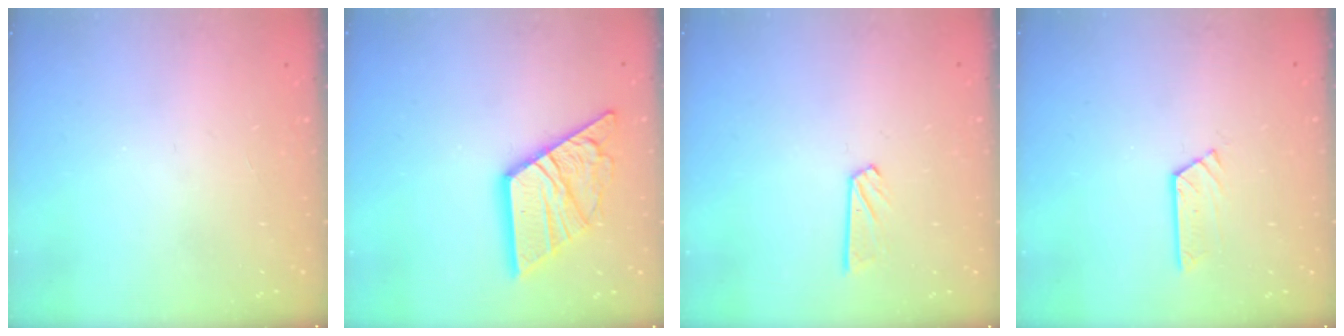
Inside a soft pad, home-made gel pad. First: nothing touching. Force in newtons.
{"total": 17.2, "press": 17.1, "slide": 1.8}
{"total": 3.9, "press": 3.9, "slide": 0.3}
{"total": 4.8, "press": 4.8, "slide": 0.4}